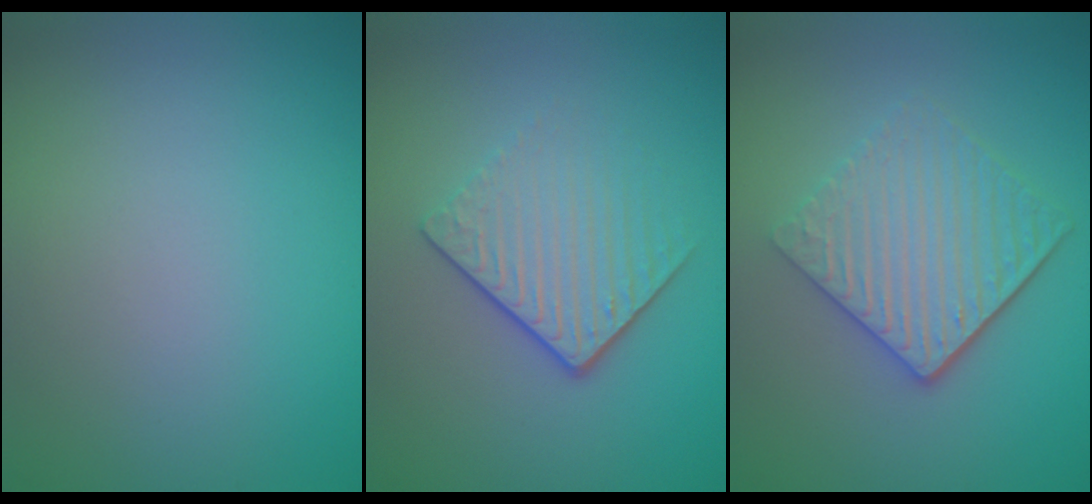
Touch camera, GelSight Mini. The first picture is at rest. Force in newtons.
{"total": 4.1, "press": 2.5, "slide": 3.2}
{"total": 4.7, "press": 3.6, "slide": 3.0}